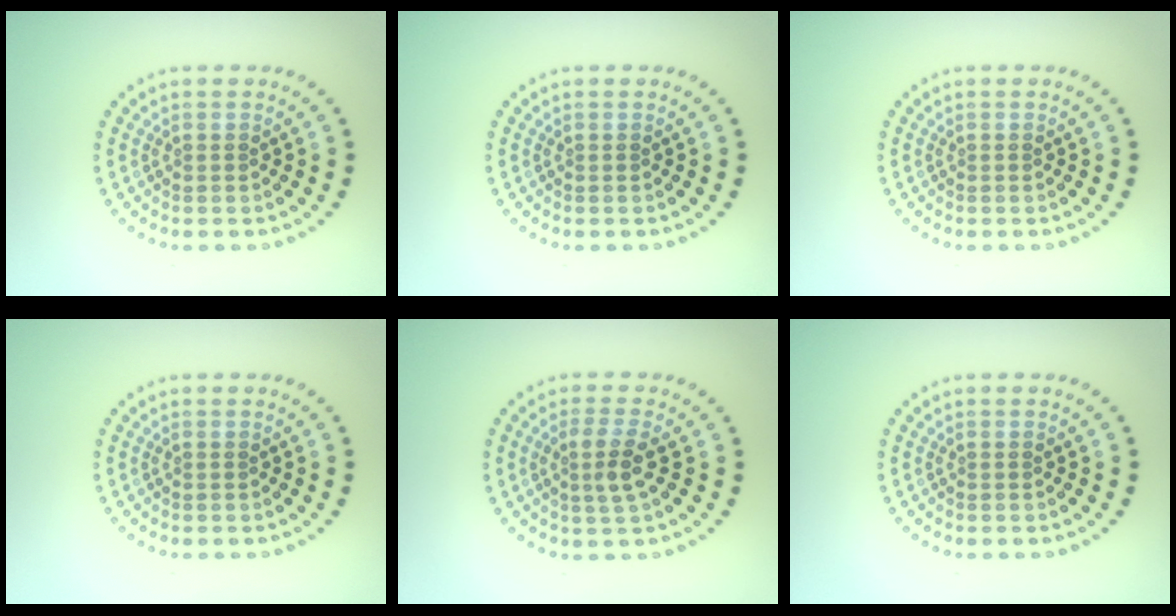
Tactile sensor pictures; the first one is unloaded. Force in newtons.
{"total": 0.0}
{"total": 0.0}
{"total": 0.0}
{"total": 2.6, "press": 2.4, "slide": 1.2}
{"total": 0.0}